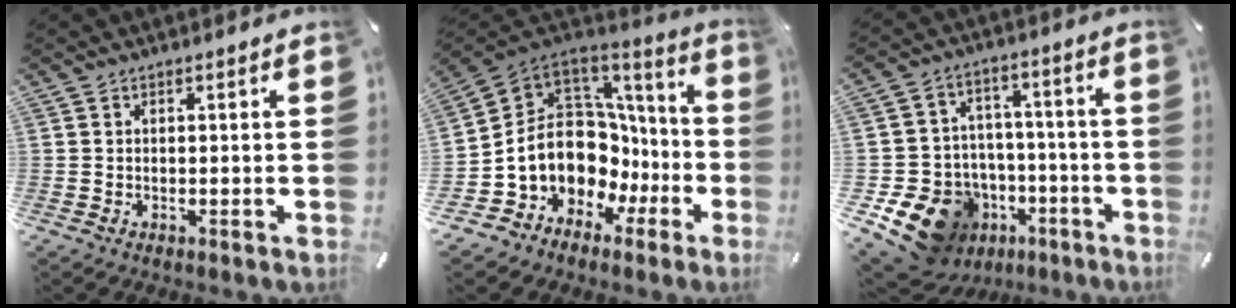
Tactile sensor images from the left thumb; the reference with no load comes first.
{"total": 15.4, "force": [0.1, 12.9, 8.4], "torque": [-0.174, -0.049, 0.020]}
{"total": 15.1, "force": [-7.9, 11.9, 5.0], "torque": [-0.083, 0.051, -0.115]}